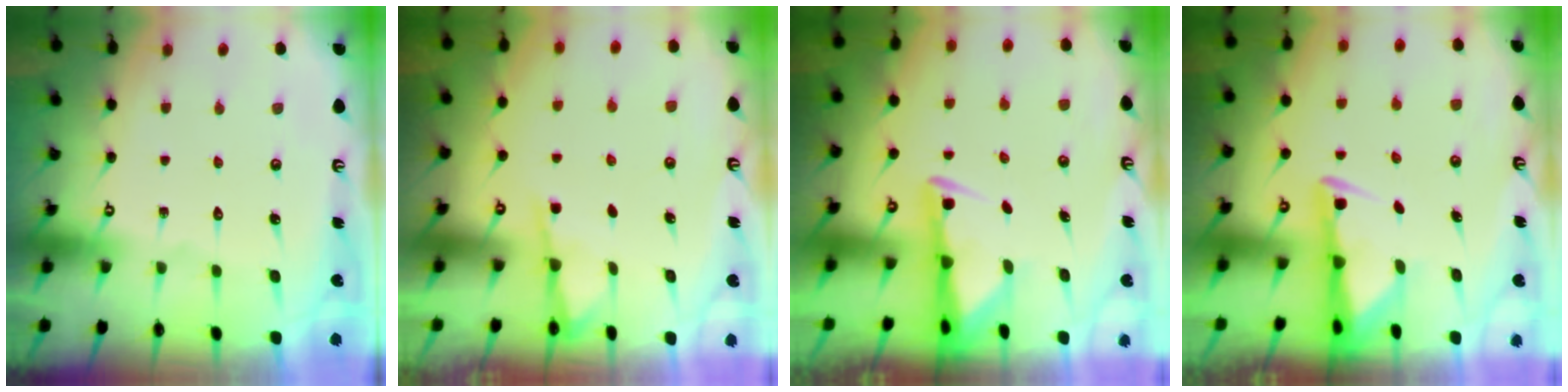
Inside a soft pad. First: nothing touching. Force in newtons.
{"total": 1.8, "press": 1.7, "slide": 0.4}
{"total": 2.8, "press": 2.8, "slide": 0.6}
{"total": 2.8, "press": 2.8, "slide": 0.6}